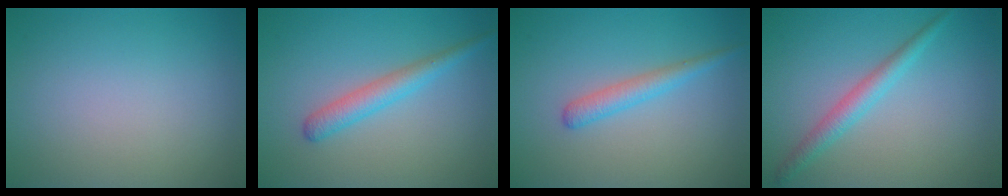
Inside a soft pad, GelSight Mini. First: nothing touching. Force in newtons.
{"total": 2.7, "press": 2.7, "slide": 0.0}
{"total": 2.1, "press": 2.1, "slide": 0.1}
{"total": 2.4, "press": 2.4, "slide": 0.0}